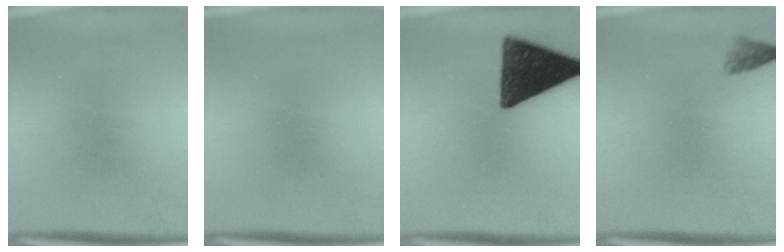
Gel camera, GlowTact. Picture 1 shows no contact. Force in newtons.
{"total": 0.0}
{"total": 14.7}
{"total": 1.5}